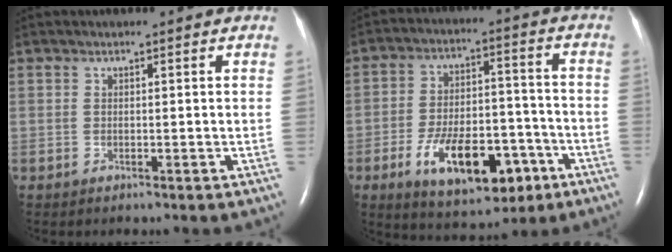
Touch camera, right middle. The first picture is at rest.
{"total": 14.6, "force": [-6.7, 6.4, 11.3], "torque": [-0.189, 0.006, -0.097]}